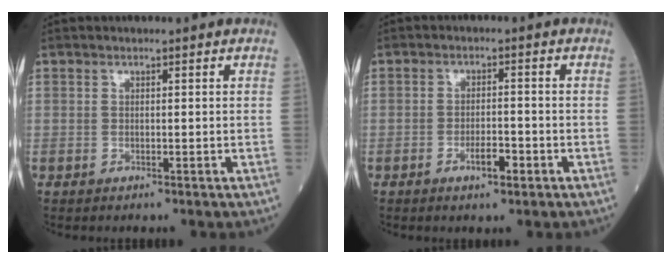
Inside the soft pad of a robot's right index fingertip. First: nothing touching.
{"total": 3.3, "force": [-1.7, 0.9, 2.7], "torque": [-0.043, 0.002, -0.028]}